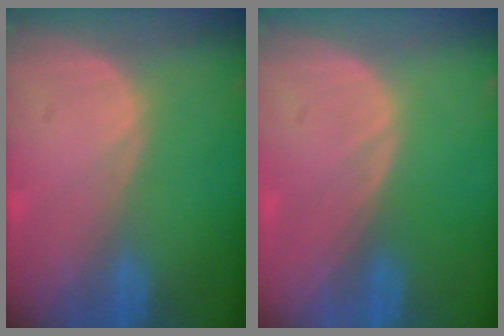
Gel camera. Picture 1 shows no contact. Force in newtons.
{"total": 0.0}